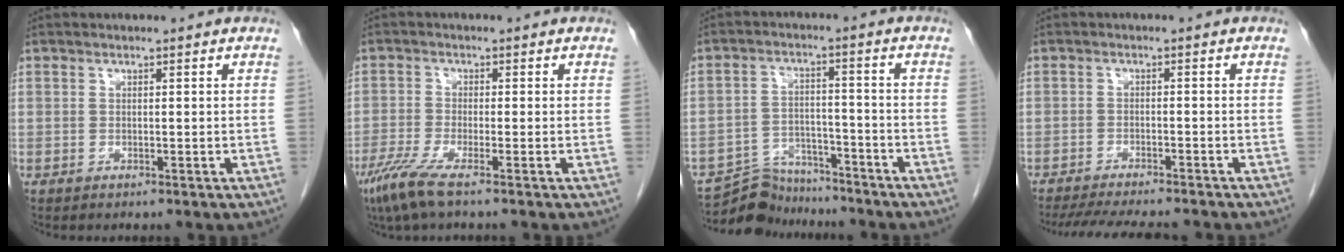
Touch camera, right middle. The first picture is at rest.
{"total": 4.6, "force": [-3.1, 0.0, 3.4], "torque": [-0.078, -0.015, -0.067]}
{"total": 8.1, "force": [-7.7, 2.4, -0.2], "torque": [0.002, 0.016, -0.134]}
{"total": 12.0, "force": [-10.7, 1.7, 5.1], "torque": [-0.076, -0.013, -0.147]}